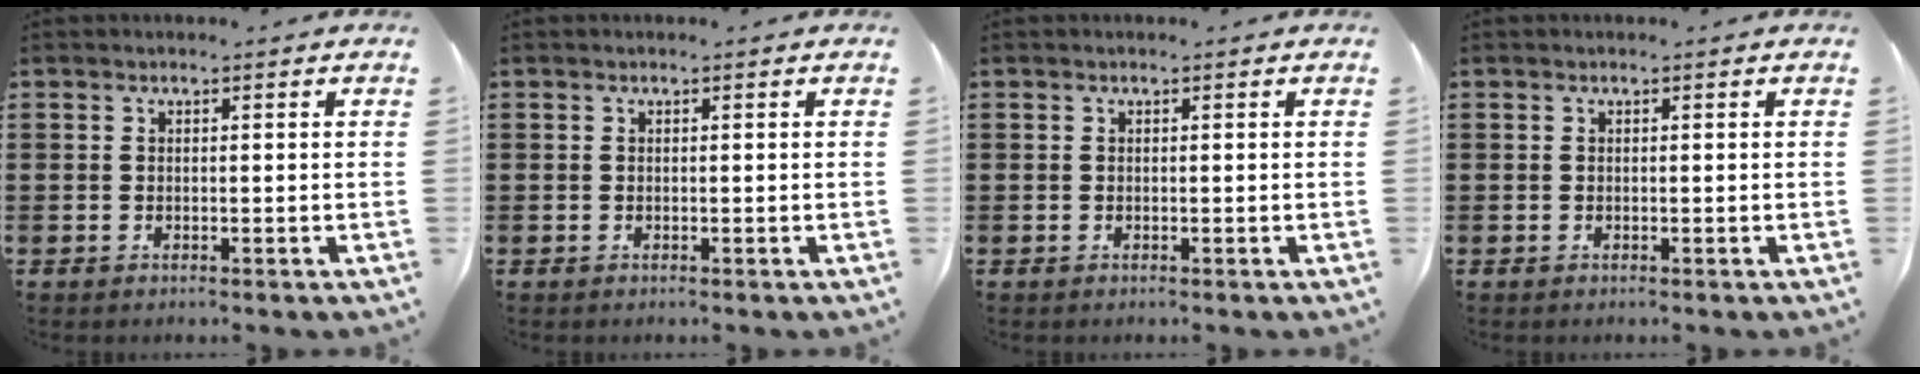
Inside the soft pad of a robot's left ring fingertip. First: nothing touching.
{"total": 0.0}
{"total": 0.0}
{"total": 0.0}